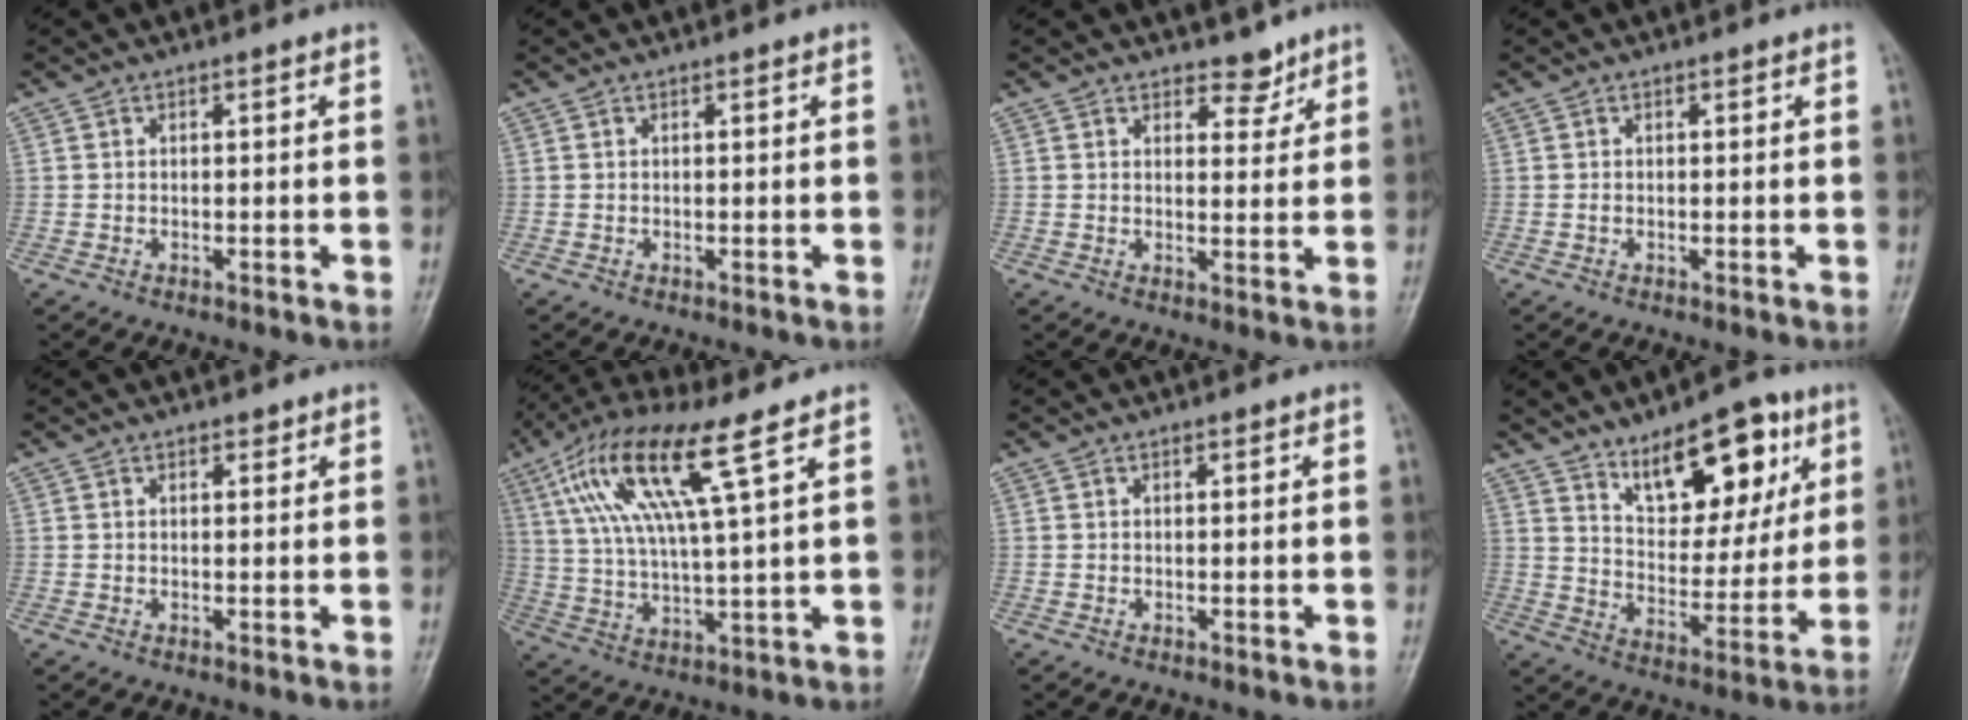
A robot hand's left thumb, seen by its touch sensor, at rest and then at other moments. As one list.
[{"total": 0.0}, {"total": 3.7, "force": [2.9, 2.0, 1.0], "torque": [0.011, -0.021, 0.043]}, {"total": 0.0}, {"total": 1.0, "force": [0.8, 0.6, 0.4], "torque": [0.002, -0.005, 0.009]}, {"total": 15.3, "force": [6.9, 2.4, 13.5], "torque": [-0.286, -0.006, 0.133]}, {"total": 0.0}, {"total": 16.9, "force": [9.1, 8.2, 11.6], "torque": [-0.118, -0.049, 0.151]}]